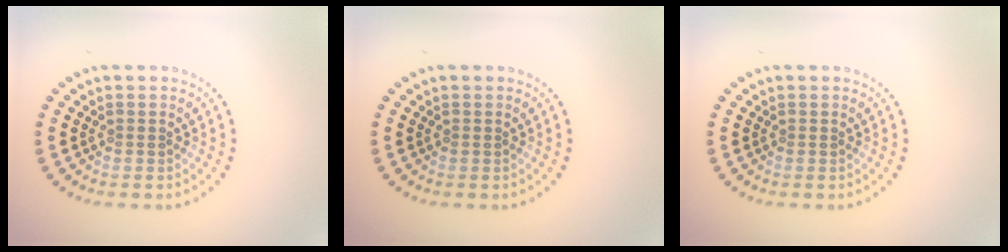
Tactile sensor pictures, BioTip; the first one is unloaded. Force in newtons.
{"total": 0.0}
{"total": 0.0}